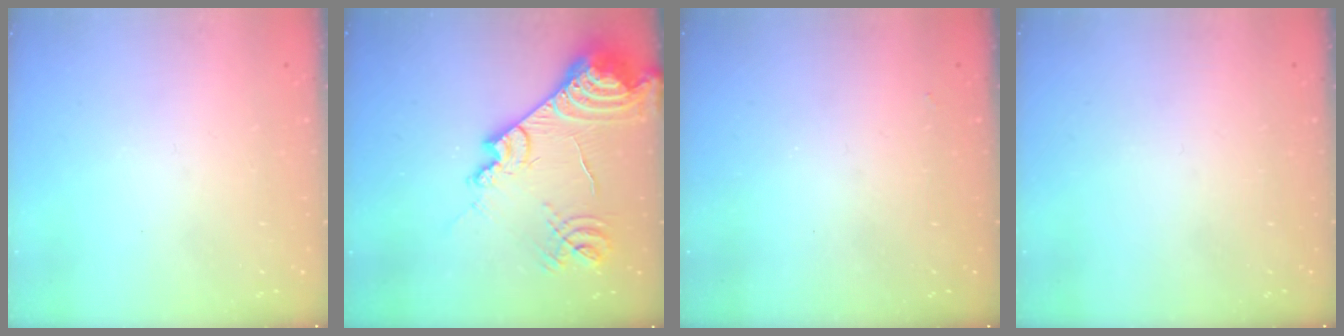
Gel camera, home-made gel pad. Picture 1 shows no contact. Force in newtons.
{"total": 22.8, "press": 22.6, "slide": 2.5}
{"total": 1.3, "press": 1.3, "slide": 0.3}
{"total": 0.0}